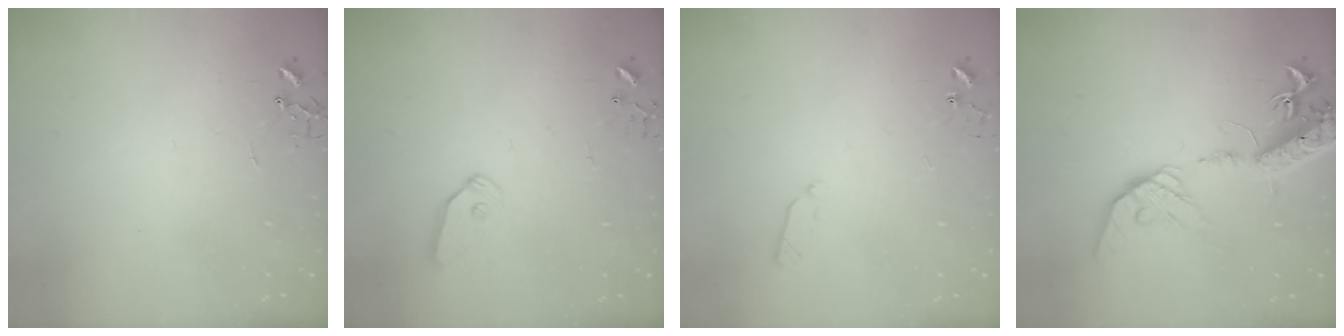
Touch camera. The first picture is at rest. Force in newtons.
{"total": 7.2, "press": 7.2, "slide": 0.4}
{"total": 5.6, "press": 5.6, "slide": 0.8}
{"total": 18.0, "press": 17.7, "slide": 3.3}